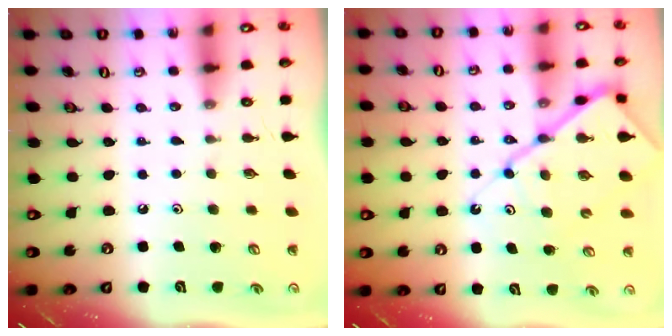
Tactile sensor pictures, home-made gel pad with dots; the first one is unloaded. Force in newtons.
{"total": 14.9, "press": 14.8, "slide": 1.8}